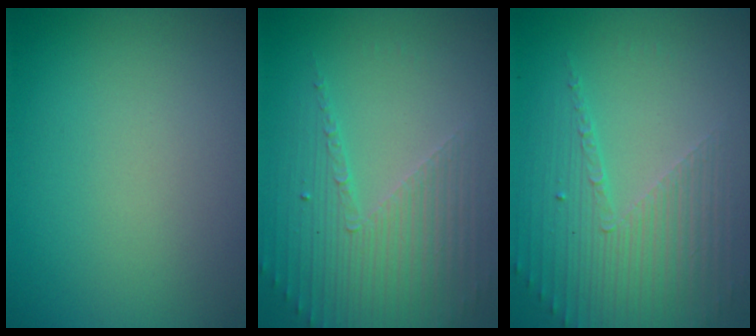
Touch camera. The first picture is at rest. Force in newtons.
{"total": 4.0, "press": 3.2, "slide": 2.3}
{"total": 5.2, "press": 3.2, "slide": 4.0}